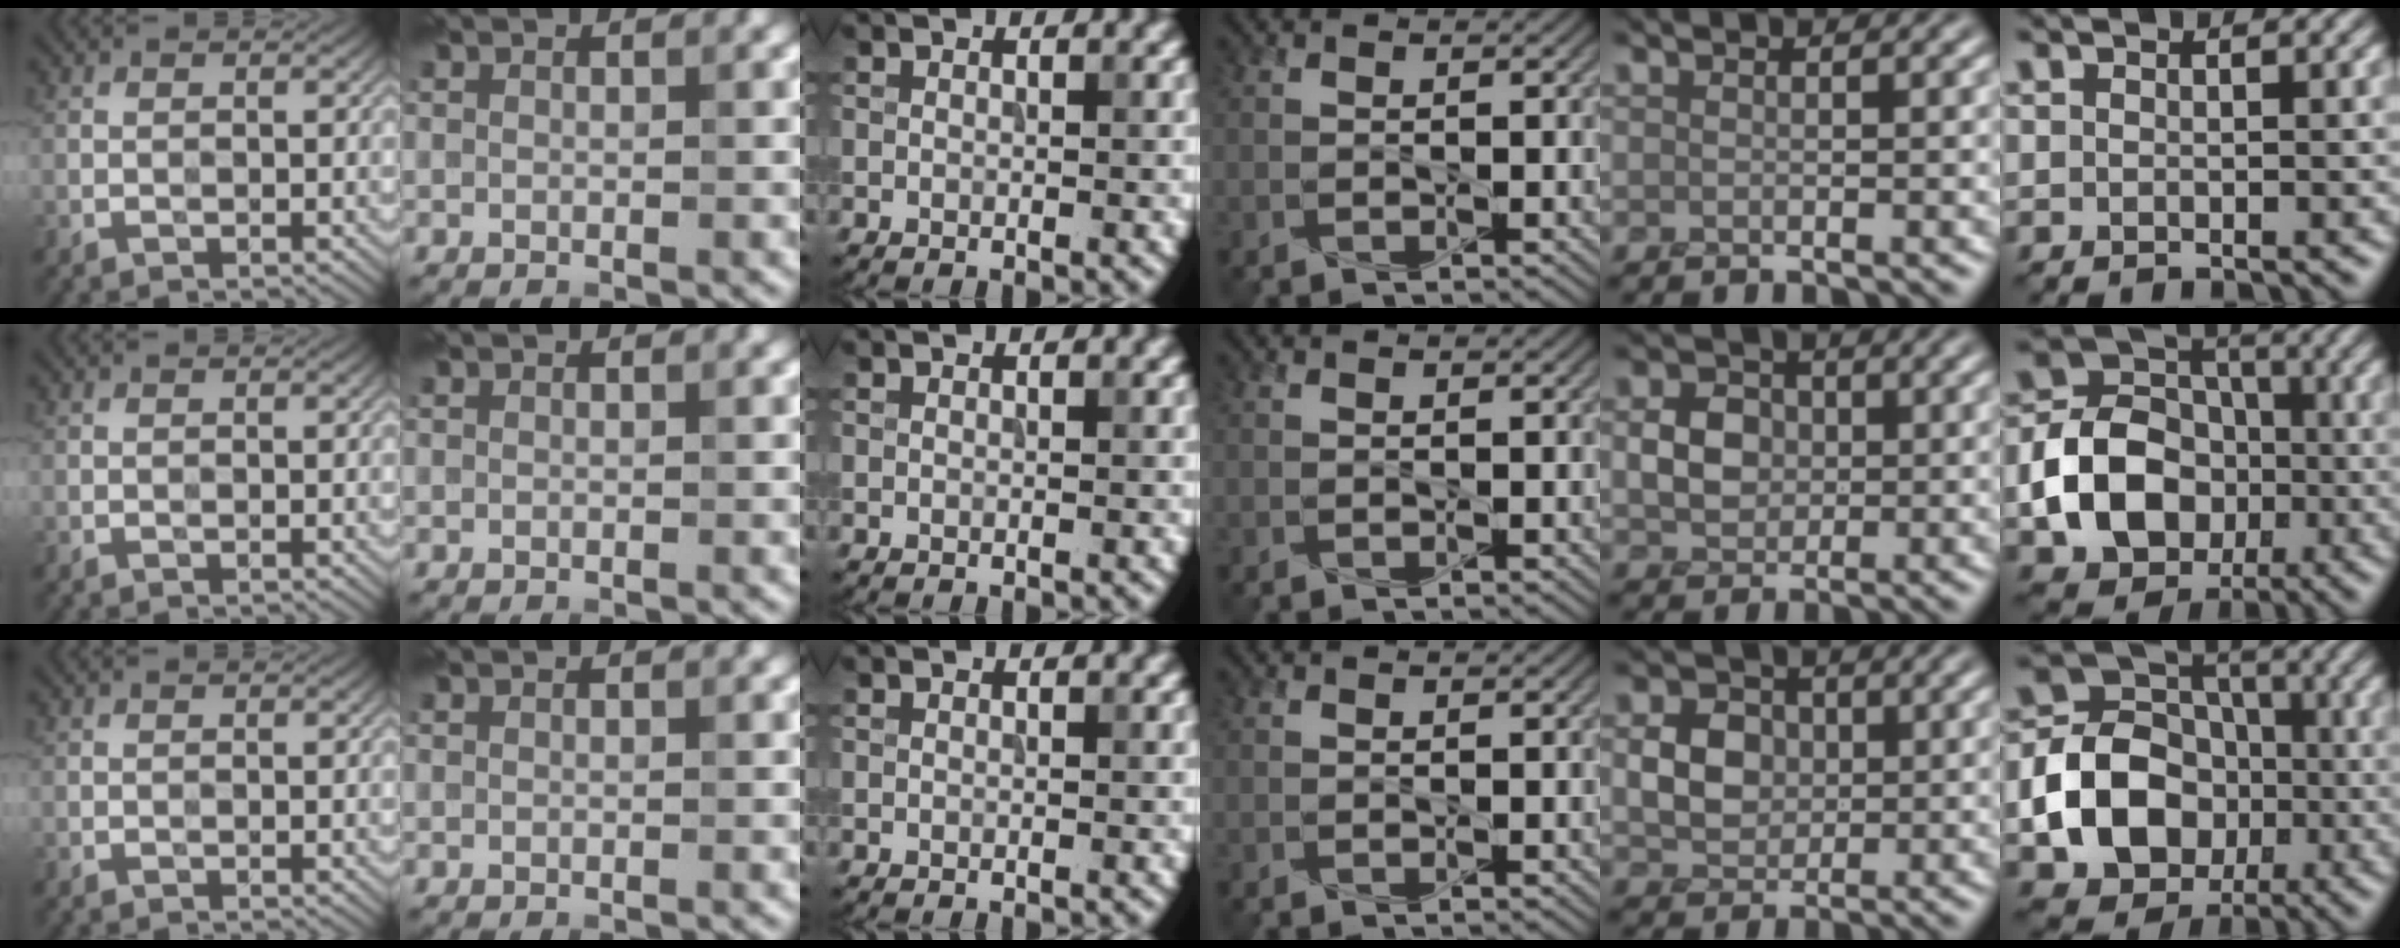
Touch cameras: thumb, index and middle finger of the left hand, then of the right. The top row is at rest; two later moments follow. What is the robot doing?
{"motion": "press", "object": "stapler"}